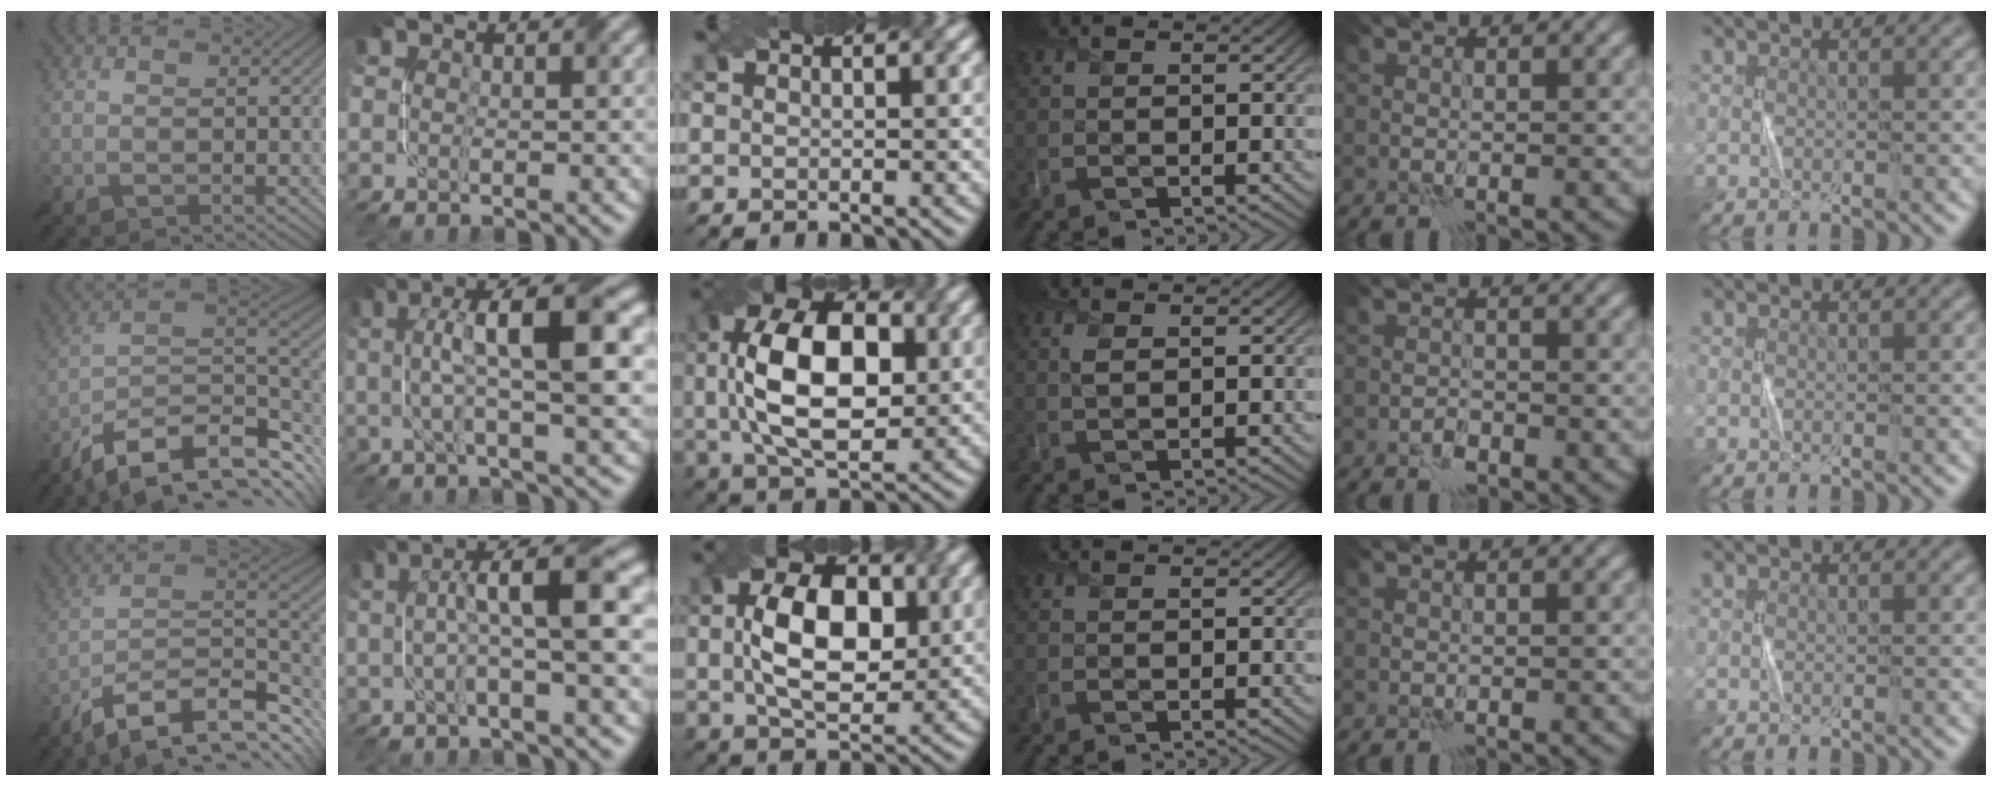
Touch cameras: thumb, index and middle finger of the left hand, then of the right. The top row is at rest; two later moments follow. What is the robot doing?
{"motion": "twist", "object": "screw"}